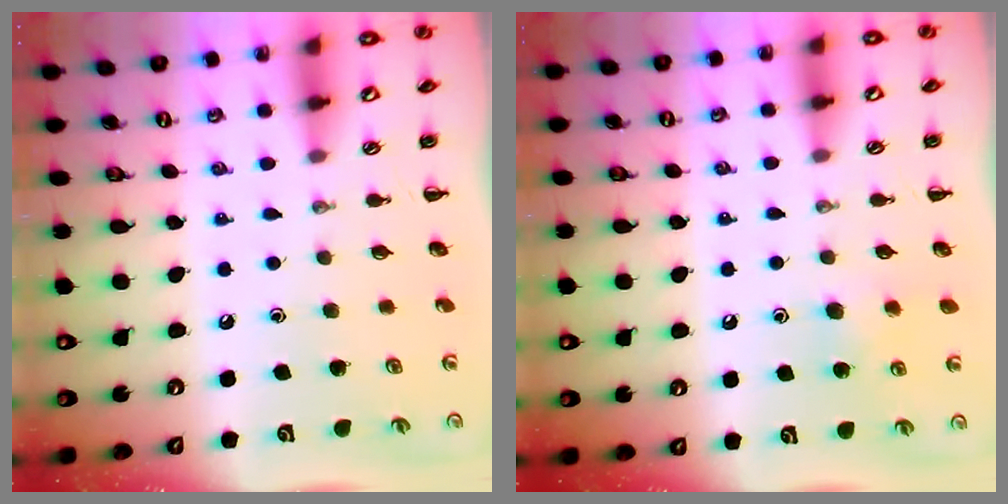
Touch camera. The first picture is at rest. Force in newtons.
{"total": 5.5, "press": 5.2, "slide": 1.9}